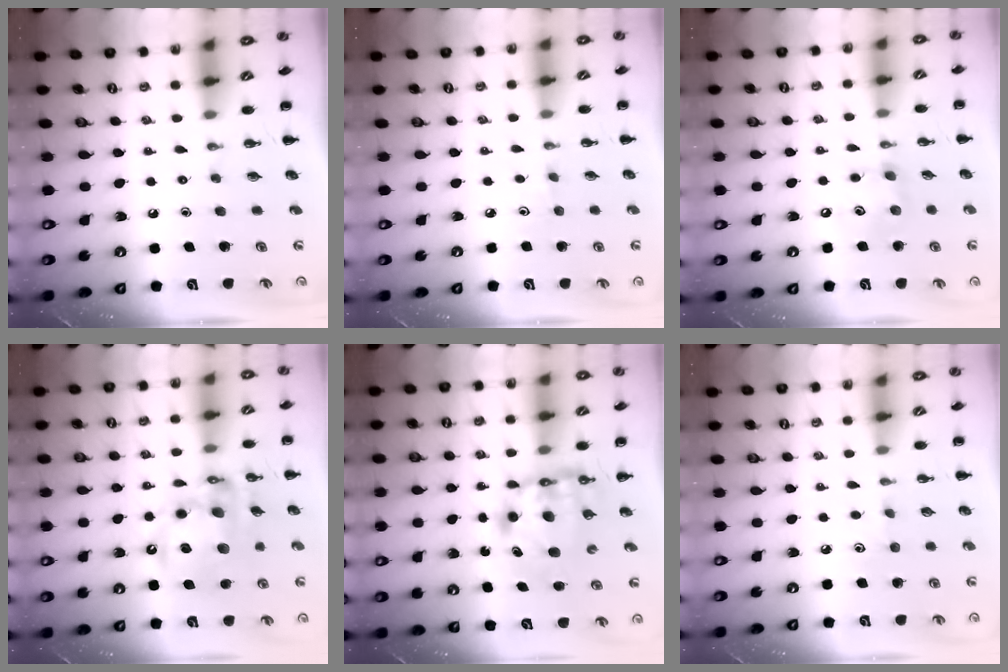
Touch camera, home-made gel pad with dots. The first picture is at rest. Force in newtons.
{"total": 2.9, "press": 2.7, "slide": 0.9}
{"total": 6.4, "press": 6.4, "slide": 0.6}
{"total": 16.4, "press": 16.0, "slide": 3.5}
{"total": 7.4, "press": 7.2, "slide": 1.8}
{"total": 3.8, "press": 3.6, "slide": 1.2}